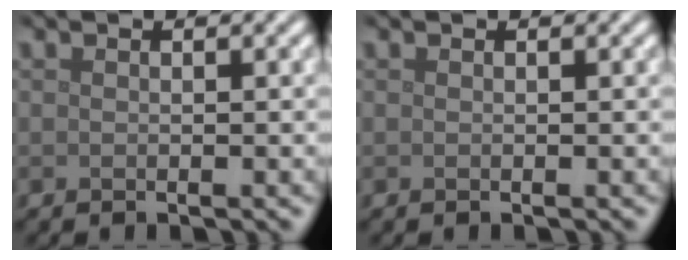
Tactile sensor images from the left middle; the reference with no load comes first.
{"total": 0.0}